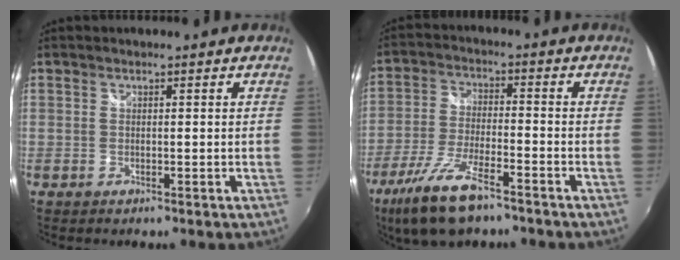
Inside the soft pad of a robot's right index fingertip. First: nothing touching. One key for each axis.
{"total": 13.0, "fx": -8.8, "fy": 3.8, "fz": 8.7, "tx": -0.193, "ty": -0.027, "tz": -0.169}